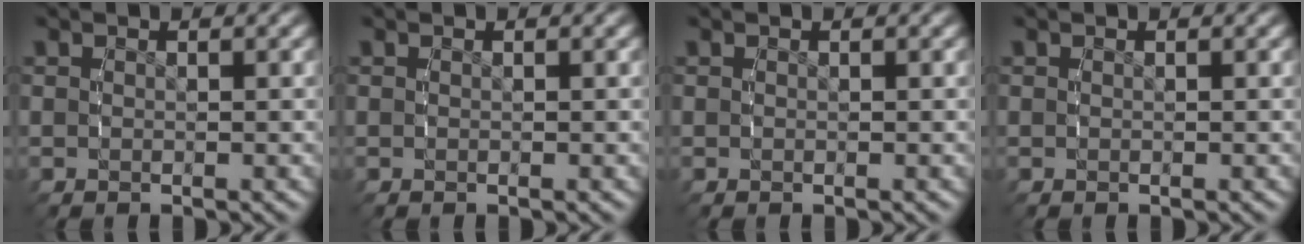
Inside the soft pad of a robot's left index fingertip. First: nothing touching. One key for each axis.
{"total": 0.0}
{"total": 0.0}
{"total": 0.0}